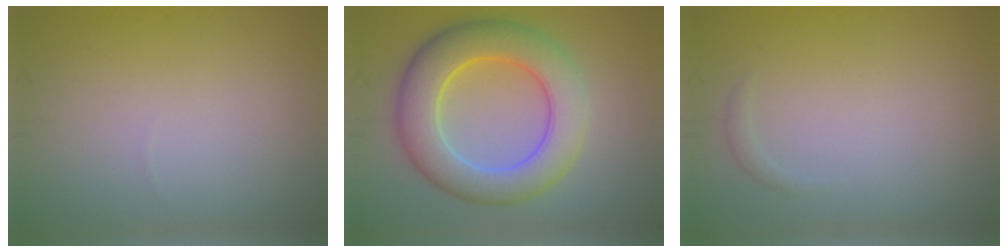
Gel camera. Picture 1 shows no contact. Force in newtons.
{"total": 8.6, "press": 8.6, "slide": 0.2}
{"total": 0.6, "press": 0.6, "slide": 0.0}